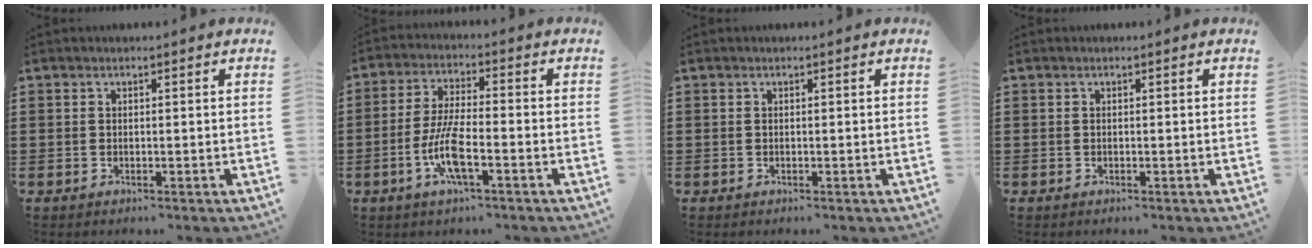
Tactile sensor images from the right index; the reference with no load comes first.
{"total": 7.9, "force": [-3.0, 1.8, 7.1], "torque": [-0.157, -0.013, -0.061]}
{"total": 0.0}
{"total": 0.0}